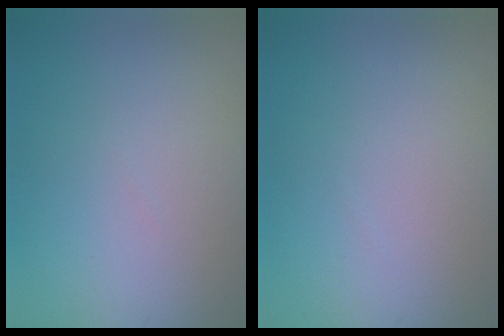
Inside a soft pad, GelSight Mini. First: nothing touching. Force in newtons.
{"total": 0.0}